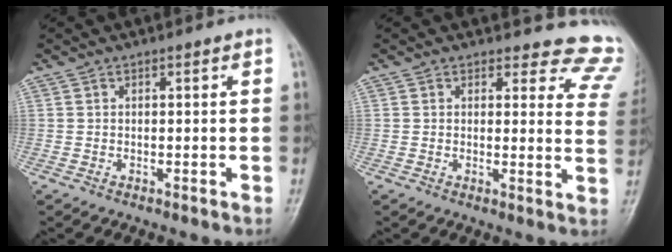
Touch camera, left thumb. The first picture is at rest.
{"total": 12.4, "force": [11.8, 4.1, 0.2], "torque": [0.059, -0.103, 0.086]}